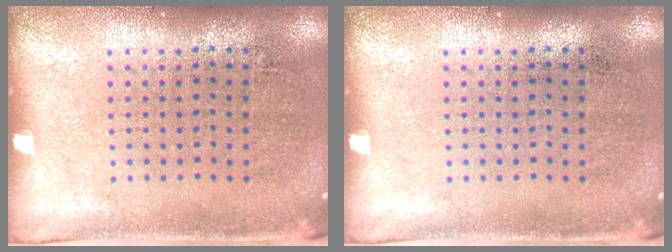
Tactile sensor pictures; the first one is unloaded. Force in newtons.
{"total": 0.0}